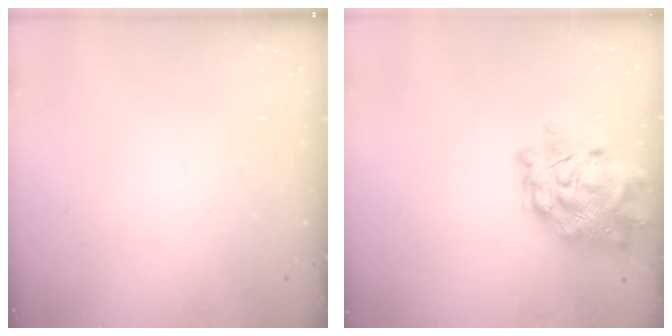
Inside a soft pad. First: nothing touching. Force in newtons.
{"total": 13.1, "press": 12.3, "slide": 4.4}